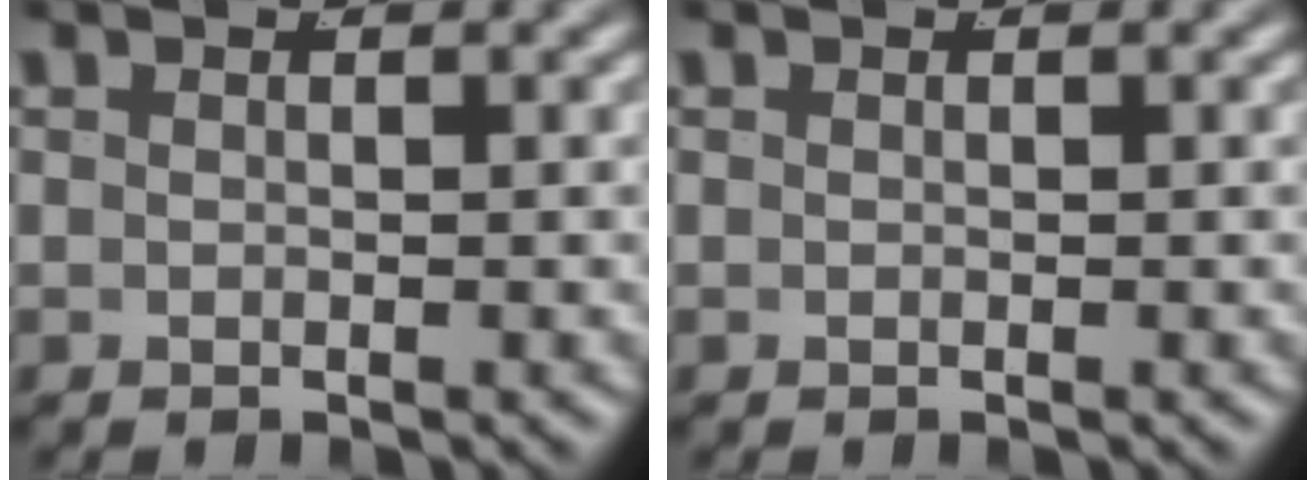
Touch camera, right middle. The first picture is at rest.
{"total": 0.0}